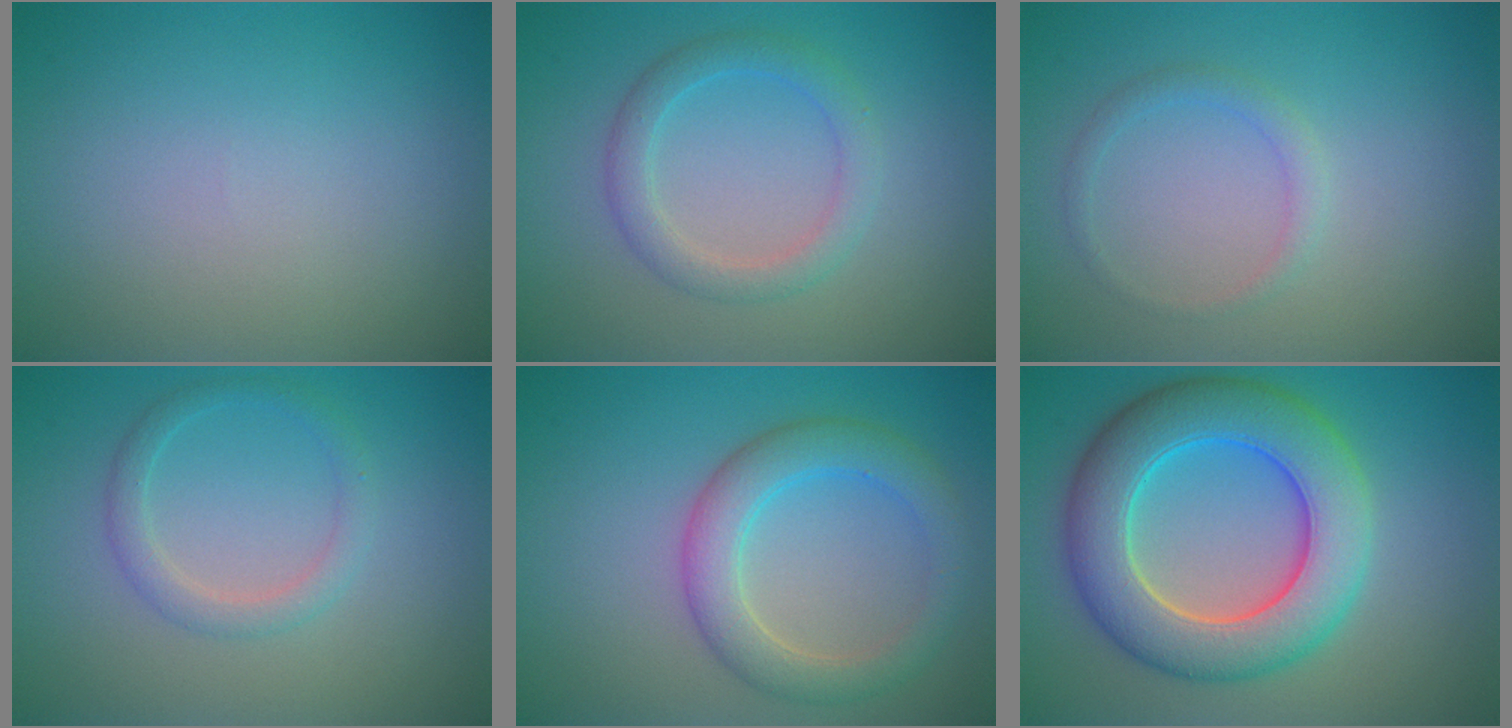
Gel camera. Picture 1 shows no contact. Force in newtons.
{"total": 2.7, "press": 2.7, "slide": 0.1}
{"total": 1.2, "press": 1.2, "slide": 0.0}
{"total": 2.0, "press": 2.0, "slide": 0.1}
{"total": 4.4, "press": 4.4, "slide": 0.3}
{"total": 9.3, "press": 9.3, "slide": 0.5}